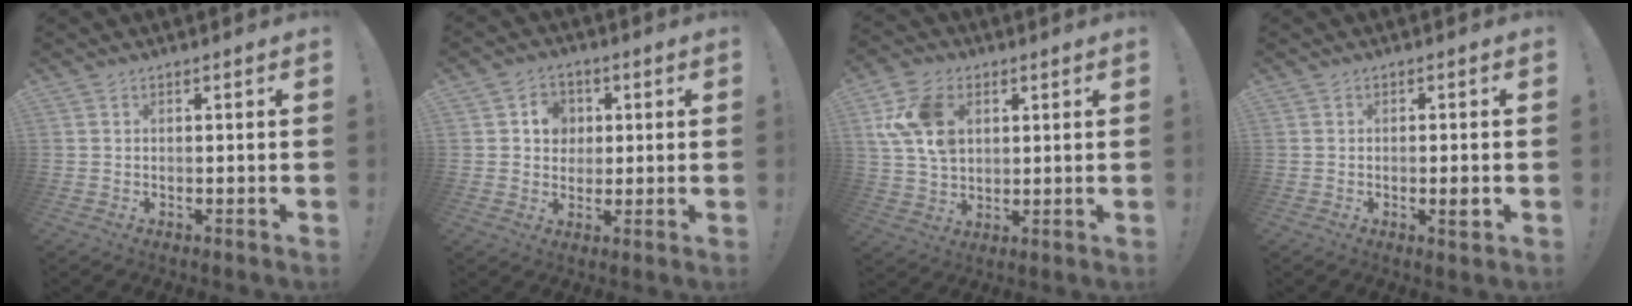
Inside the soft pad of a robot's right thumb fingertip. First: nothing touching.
{"total": 7.6, "force": [1.9, 6.9, 2.6], "torque": [-0.029, -0.006, 0.038]}
{"total": 14.6, "force": [4.7, 10.4, 9.0], "torque": [-0.156, -0.009, 0.094]}
{"total": 2.9, "force": [-0.9, 0.4, 2.8], "torque": [-0.038, 0.001, -0.016]}